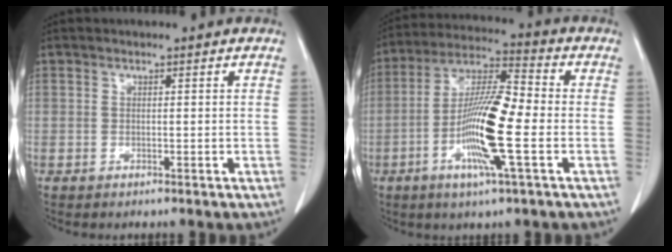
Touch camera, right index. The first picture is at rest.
{"total": 13.4, "force": [-3.3, 0.8, 12.9], "torque": [-0.250, -0.003, -0.070]}